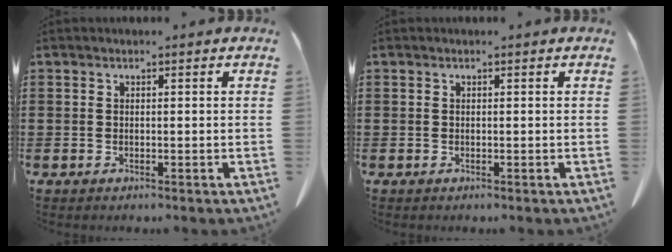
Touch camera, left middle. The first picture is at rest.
{"total": 0.0}